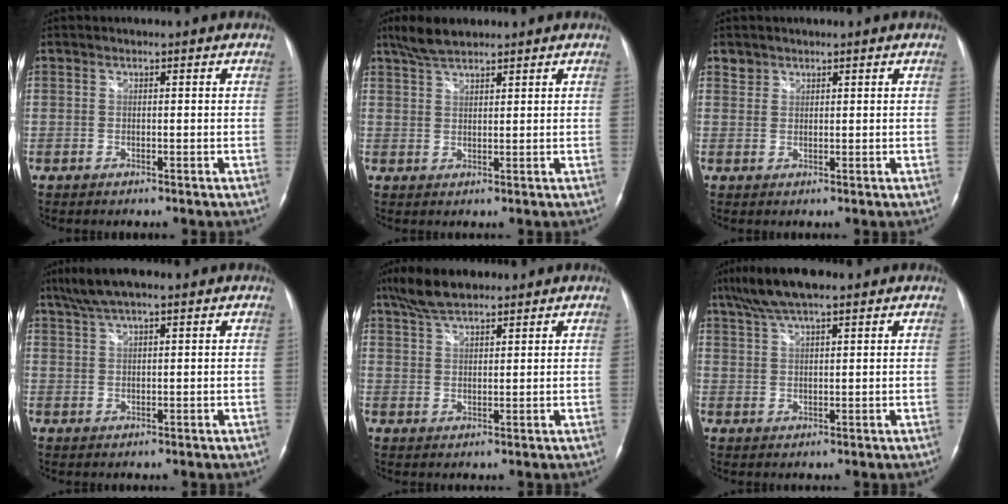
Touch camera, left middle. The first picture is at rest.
{"total": 4.7, "force": [3.9, 1.2, 2.3], "torque": [-0.058, 0.007, 0.075]}
{"total": 1.5, "force": [1.1, 0.9, -0.2], "torque": [0.012, 0.005, 0.014]}
{"total": 5.9, "force": [4.4, 0.9, 3.9], "torque": [-0.081, 0.022, 0.078]}
{"total": 6.6, "force": [5.3, 2.0, 3.5], "torque": [-0.074, 0.013, 0.098]}
{"total": 8.0, "force": [5.9, 1.5, 5.2], "torque": [-0.103, 0.022, 0.101]}